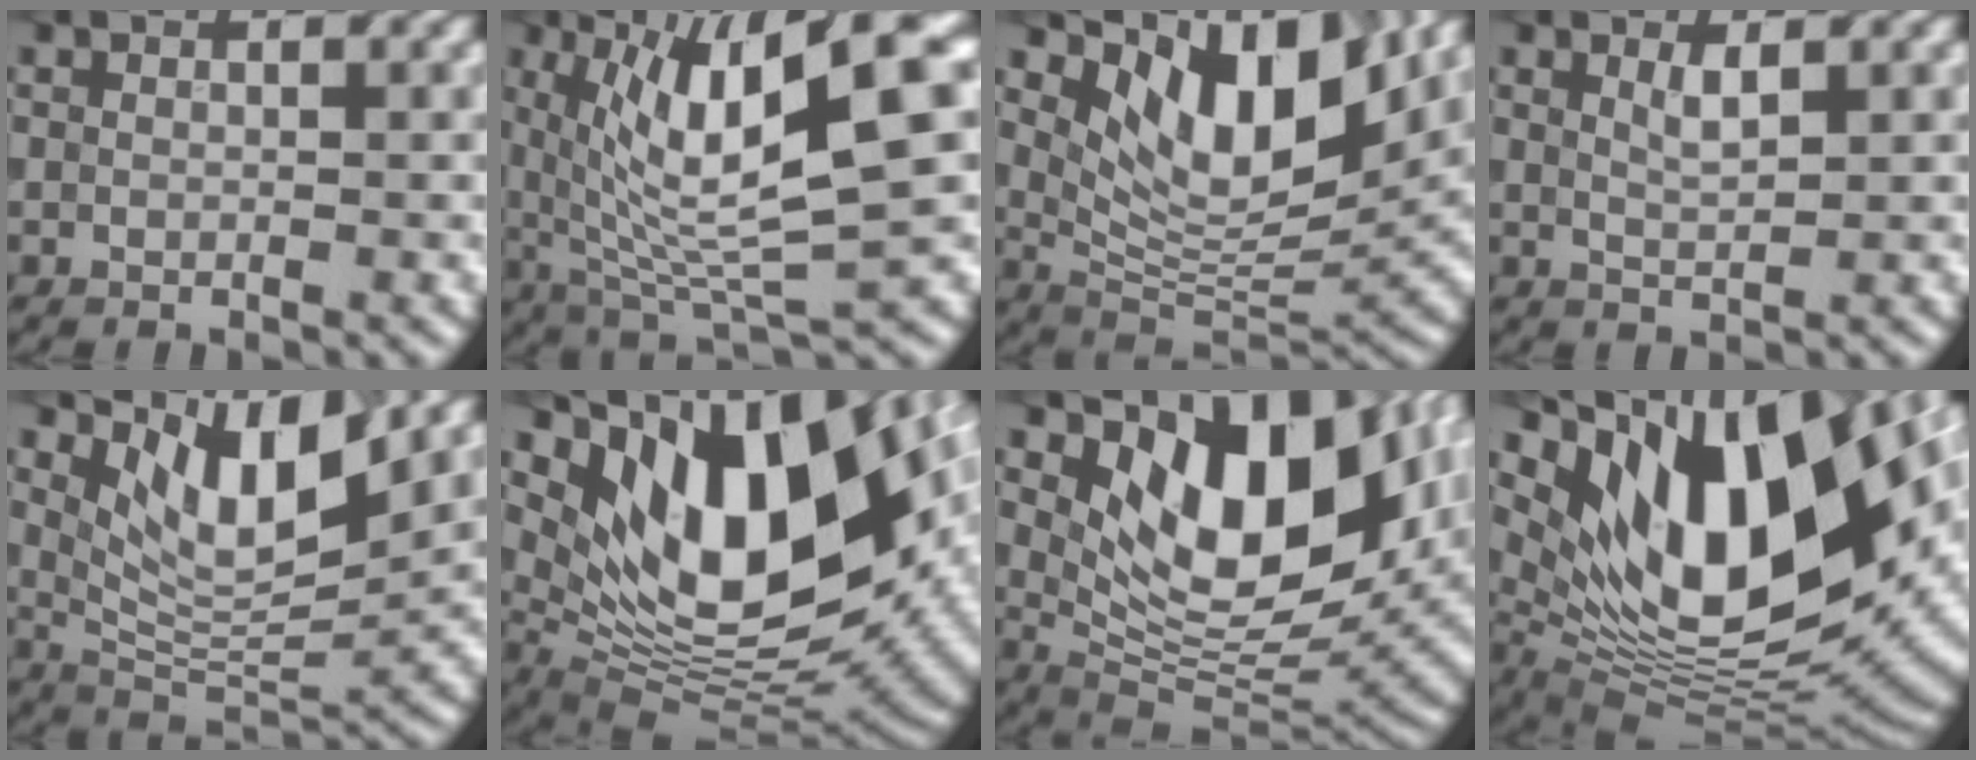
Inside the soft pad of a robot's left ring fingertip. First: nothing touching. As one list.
[{"total": 11.9, "force": [2.9, 3.1, 11.1], "torque": [-0.184, 0.004, 0.059]}, {"total": 9.7, "force": [4.5, 4.2, 7.4], "torque": [-0.121, -0.011, 0.083]}, {"total": 1.5, "force": [0.8, 0.4, 1.3], "torque": [-0.025, -0.002, 0.015]}, {"total": 6.8, "force": [3.5, 2.4, 5.4], "torque": [-0.096, -0.013, 0.066]}, {"total": 15.7, "force": [6.3, 7.4, 12.3], "torque": [-0.196, 0.001, 0.112]}, {"total": 12.0, "force": [3.9, 6.0, 9.6], "torque": [-0.134, -0.017, 0.075]}, {"total": 17.3, "force": [6.6, 8.3, 13.7], "torque": [-0.226, 0.006, 0.115]}]